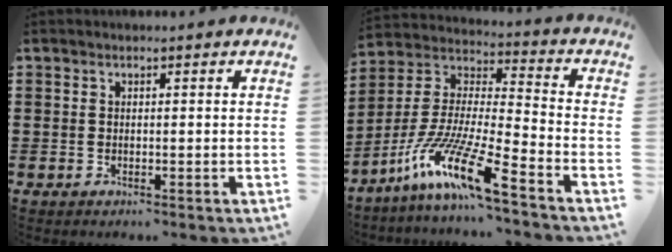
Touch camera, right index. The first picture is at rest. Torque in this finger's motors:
{"motor_torque": [2.14, 0.00, 1.05, 0.21]}